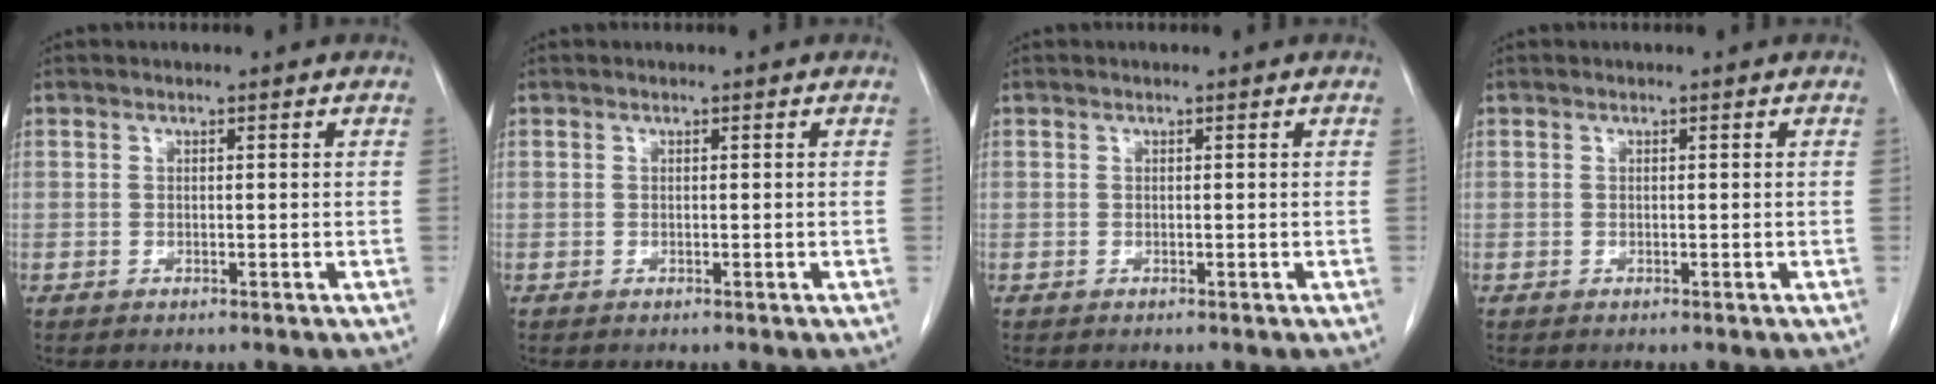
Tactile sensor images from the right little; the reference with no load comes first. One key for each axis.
{"total": 0.0}
{"total": 0.0}
{"total": 0.0}